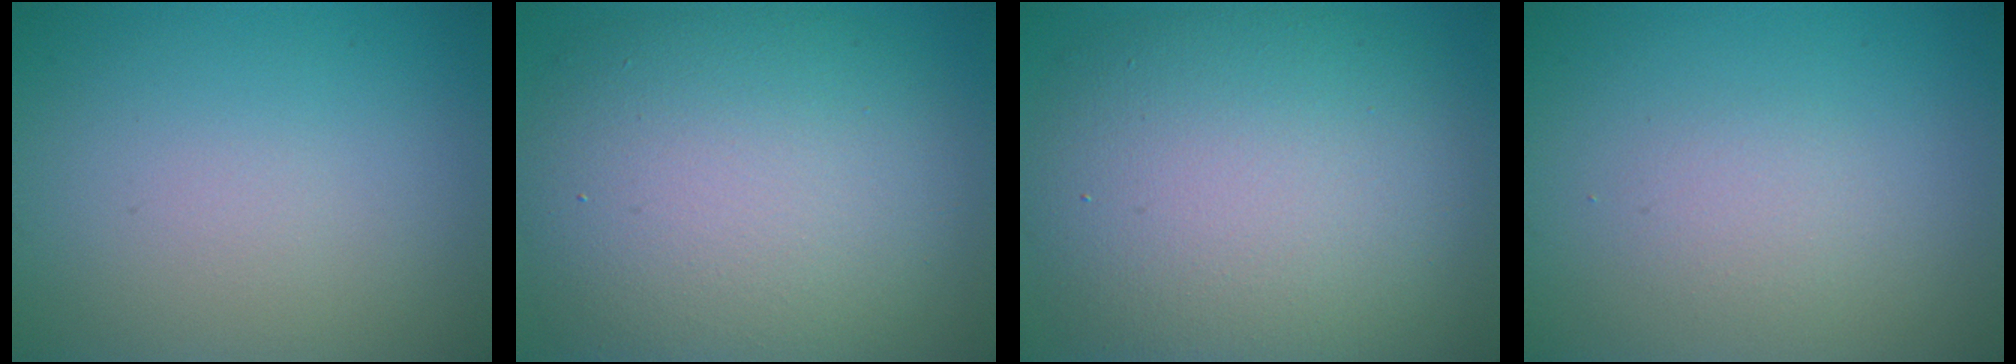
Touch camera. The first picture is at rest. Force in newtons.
{"total": 11.9, "press": 11.9, "slide": 0.5}
{"total": 12.4, "press": 12.4, "slide": 0.5}
{"total": 1.3, "press": 1.3, "slide": 0.0}